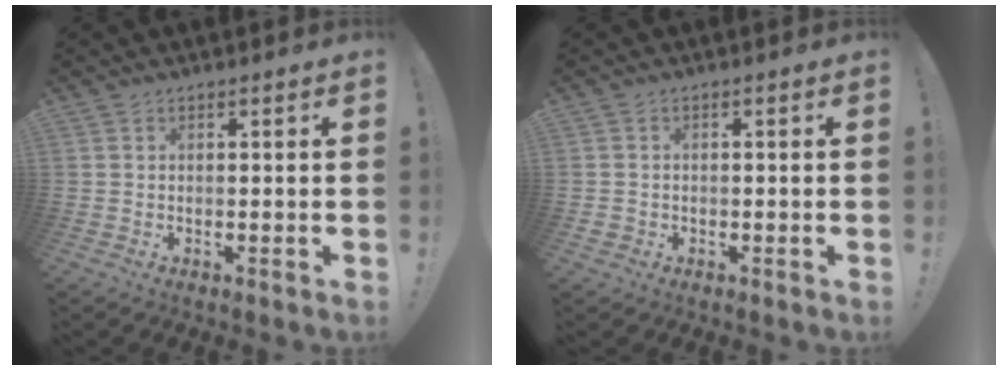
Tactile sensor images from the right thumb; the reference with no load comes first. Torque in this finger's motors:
{"motor_torque": [0.01, 0.08, 0.09, -0.04, -0.06]}